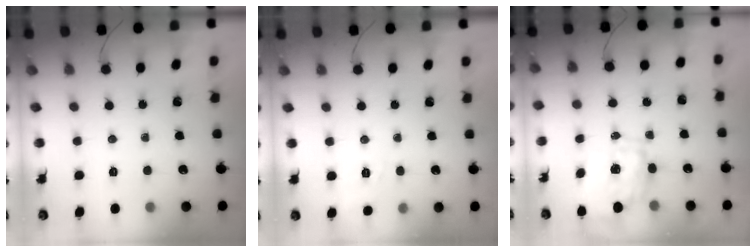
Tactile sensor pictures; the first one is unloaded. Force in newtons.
{"total": 8.1, "press": 7.9, "slide": 1.9}
{"total": 8.1, "press": 7.9, "slide": 1.8}